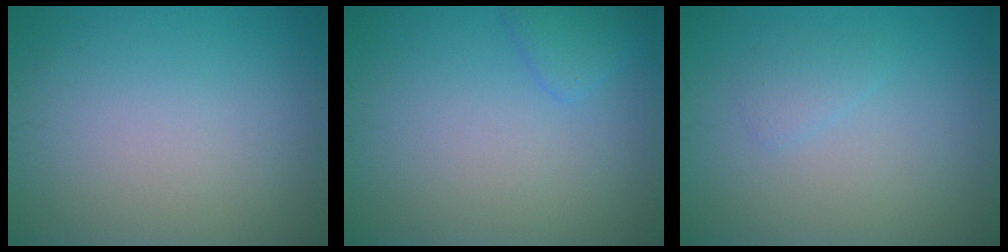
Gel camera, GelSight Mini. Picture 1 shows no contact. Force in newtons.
{"total": 1.5, "press": 1.5, "slide": 0.1}
{"total": 1.1, "press": 1.1, "slide": 0.1}